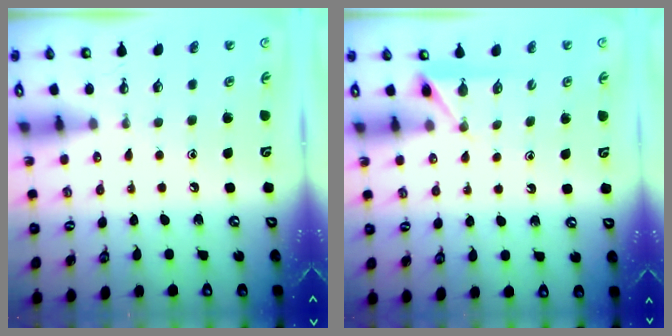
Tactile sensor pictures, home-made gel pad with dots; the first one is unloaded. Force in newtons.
{"total": 3.0, "press": 2.9, "slide": 0.4}